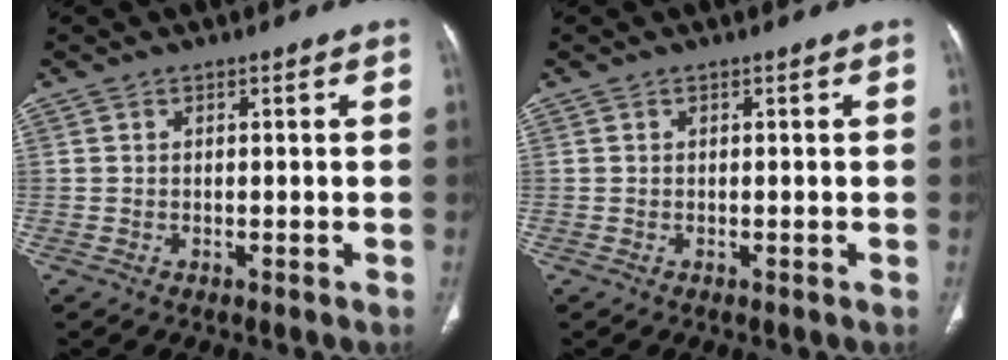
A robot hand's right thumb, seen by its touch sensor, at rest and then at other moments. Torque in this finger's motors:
{"motor_torque": [0.00, 0.00, 0.00, 0.00, 0.00]}